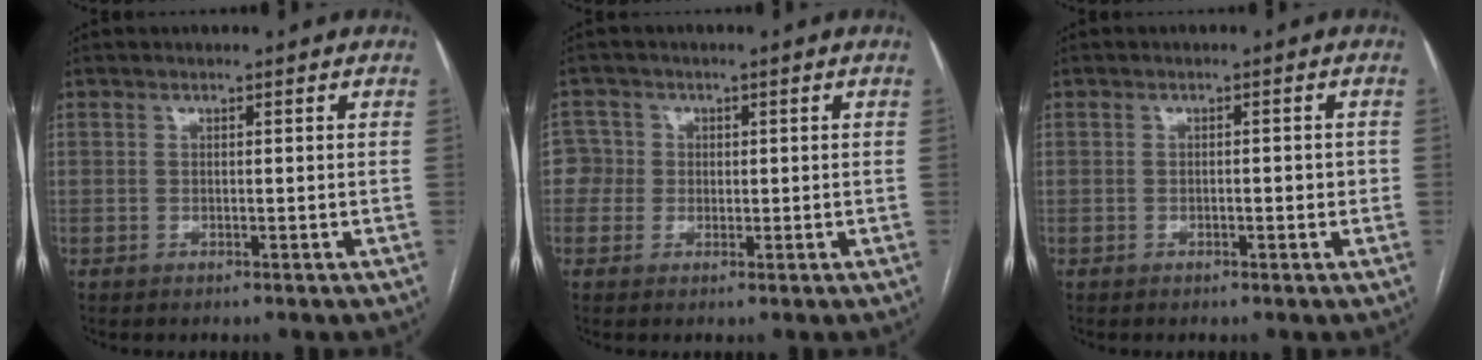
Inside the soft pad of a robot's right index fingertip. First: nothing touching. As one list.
[{"total": 3.4, "force": [0.1, 3.4, -0.2], "torque": [0.021, 0.016, -0.001]}, {"total": 1.8, "force": [-0.4, 0.6, 1.7], "torque": [-0.026, 0.002, -0.005]}]